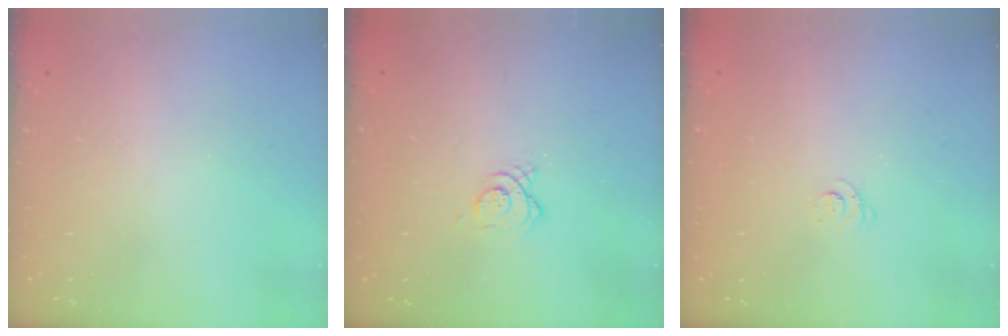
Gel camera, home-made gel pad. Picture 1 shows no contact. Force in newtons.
{"total": 6.5, "press": 6.5, "slide": 0.6}
{"total": 2.3, "press": 2.2, "slide": 0.2}